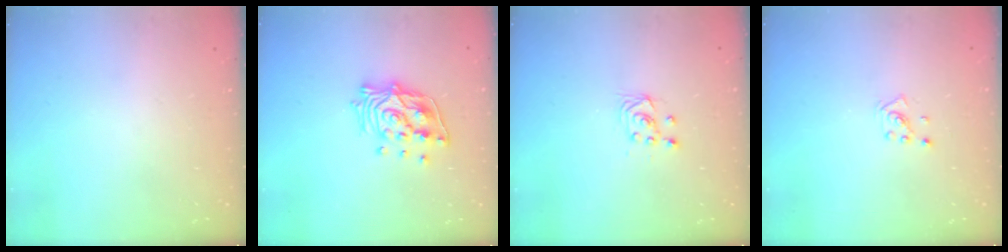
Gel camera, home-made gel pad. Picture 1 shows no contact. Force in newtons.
{"total": 13.8, "press": 13.7, "slide": 1.6}
{"total": 2.9, "press": 2.7, "slide": 1.0}
{"total": 2.2, "press": 2.2, "slide": 0.6}